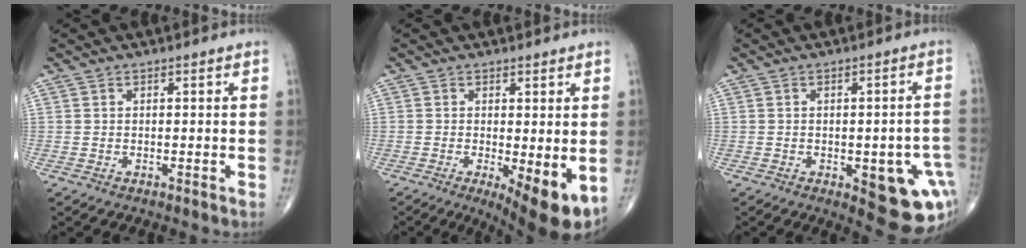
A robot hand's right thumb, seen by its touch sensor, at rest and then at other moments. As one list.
[{"total": 8.9, "force": [-2.0, 2.6, 8.2], "torque": [-0.113, -0.023, -0.022]}, {"total": 14.9, "force": [-4.2, 6.2, 12.9], "torque": [-0.121, 0.010, -0.029]}]